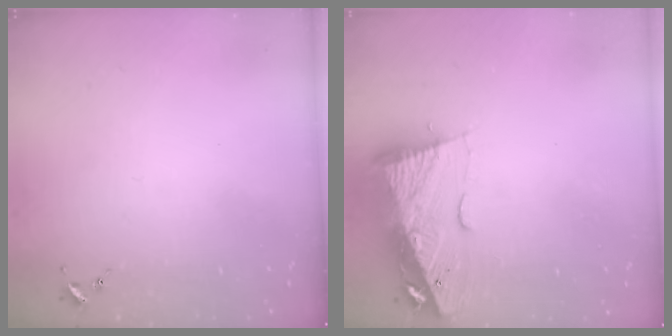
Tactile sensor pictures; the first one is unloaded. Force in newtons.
{"total": 10.6, "press": 10.5, "slide": 1.1}